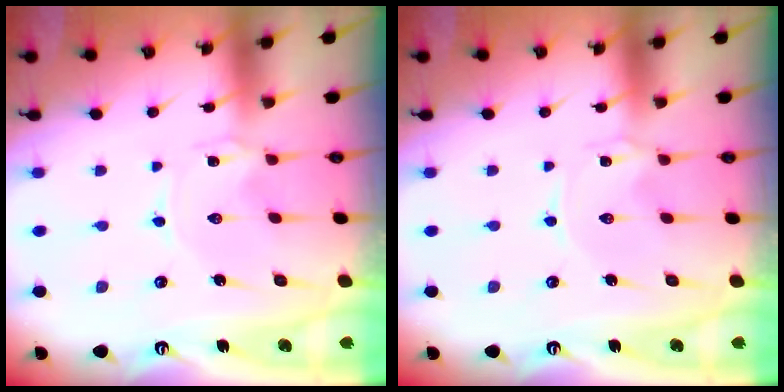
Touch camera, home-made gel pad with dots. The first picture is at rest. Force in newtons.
{"total": 0.0}